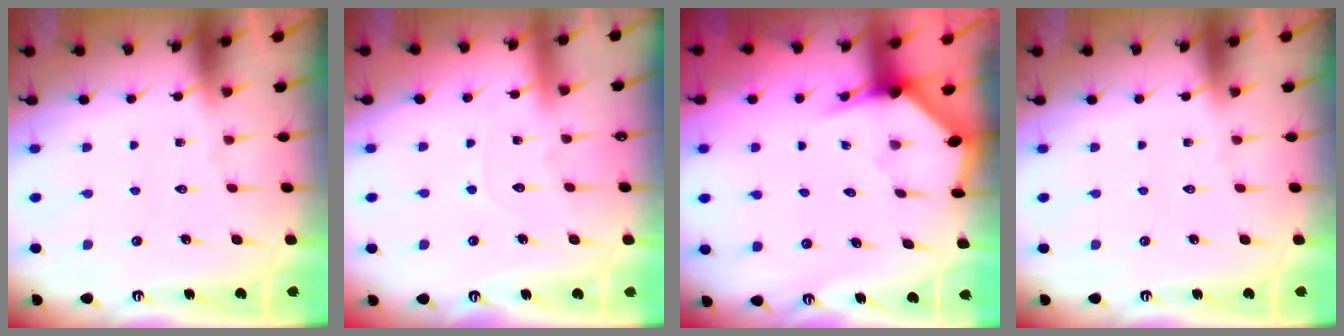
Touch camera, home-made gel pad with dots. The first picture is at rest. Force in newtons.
{"total": 4.0, "press": 4.0, "slide": 0.4}
{"total": 3.2, "press": 3.2, "slide": 0.1}
{"total": 0.0}